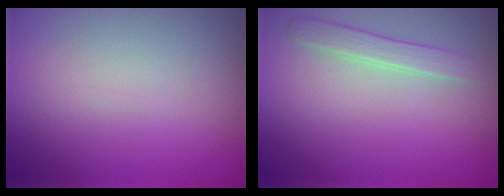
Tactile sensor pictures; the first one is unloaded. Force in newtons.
{"total": 1.7, "press": 1.7, "slide": 0.0}